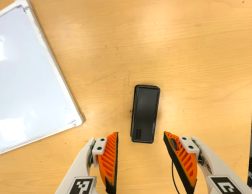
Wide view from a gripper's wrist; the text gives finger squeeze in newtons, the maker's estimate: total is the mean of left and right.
{"total": 0.0}